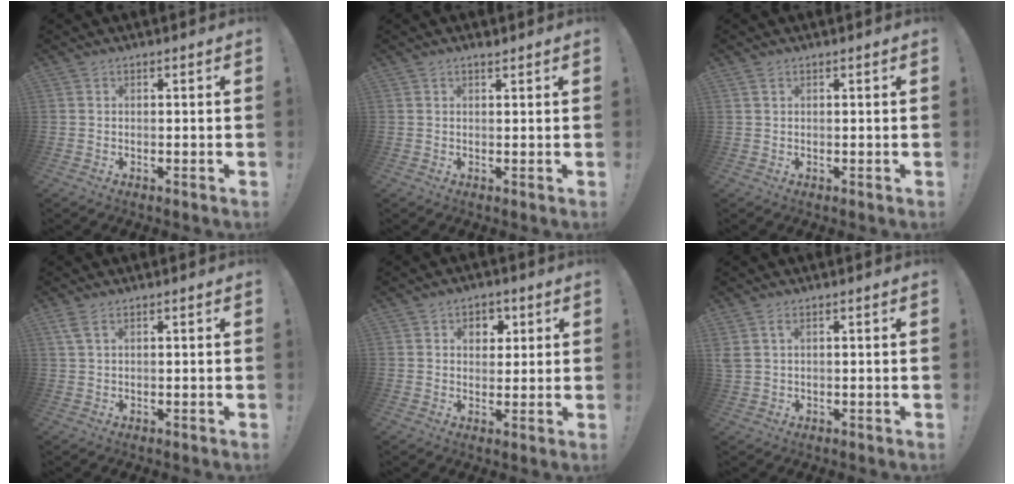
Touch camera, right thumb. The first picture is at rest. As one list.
[{"total": 0.9, "force": [0.9, 0.1, 0.4], "torque": [-0.004, -0.001, 0.015]}, {"total": 1.1, "force": [0.6, 0.5, 0.7], "torque": [-0.016, 0.002, 0.013]}, {"total": 2.9, "force": [1.5, 1.1, 2.3], "torque": [-0.041, -0.001, 0.027]}, {"total": 5.7, "force": [2.1, 4.6, 2.5], "torque": [-0.027, -0.005, 0.036]}, {"total": 2.7, "force": [1.0, 1.3, 2.1], "torque": [-0.045, 0.004, 0.021]}]